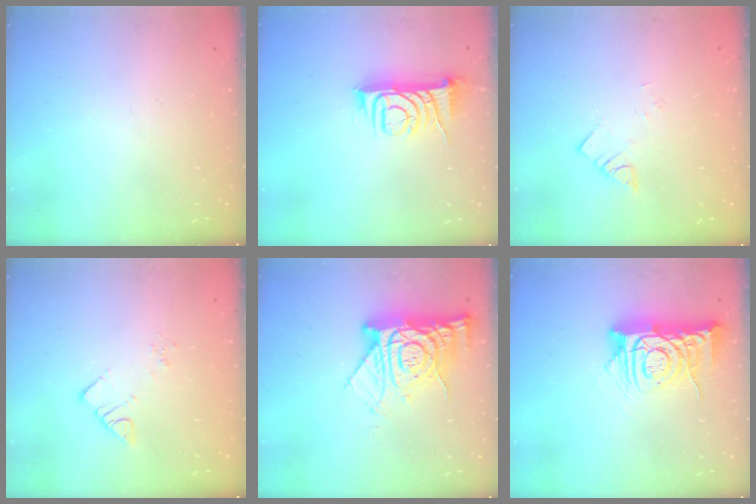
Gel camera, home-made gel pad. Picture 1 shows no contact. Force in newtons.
{"total": 8.0, "press": 8.0, "slide": 0.3}
{"total": 1.9, "press": 1.9, "slide": 0.2}
{"total": 3.0, "press": 3.0, "slide": 0.4}
{"total": 14.7, "press": 14.6, "slide": 1.3}
{"total": 13.2, "press": 13.1, "slide": 1.3}